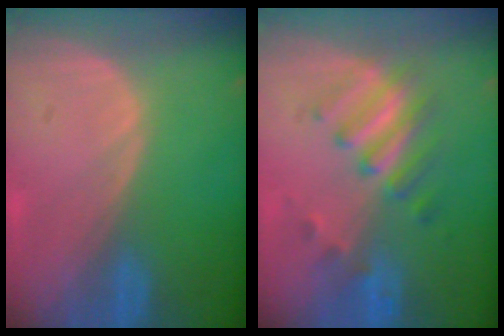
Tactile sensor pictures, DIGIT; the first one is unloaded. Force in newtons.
{"total": 5.8, "press": 5.7, "slide": 0.9}